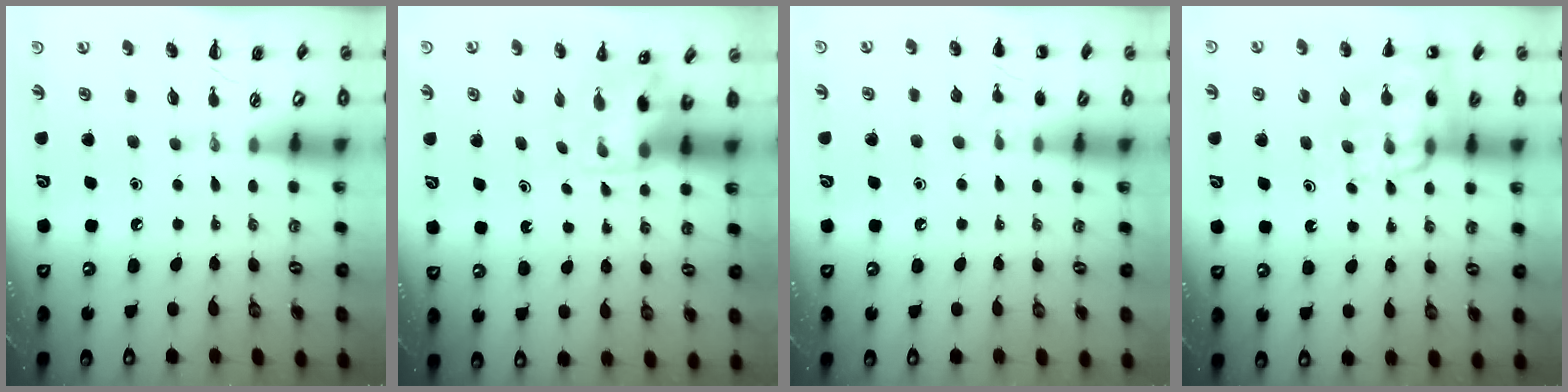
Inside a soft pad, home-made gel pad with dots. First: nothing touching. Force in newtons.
{"total": 4.8, "press": 4.7, "slide": 0.4}
{"total": 5.3, "press": 5.1, "slide": 1.4}
{"total": 15.8, "press": 15.3, "slide": 3.9}